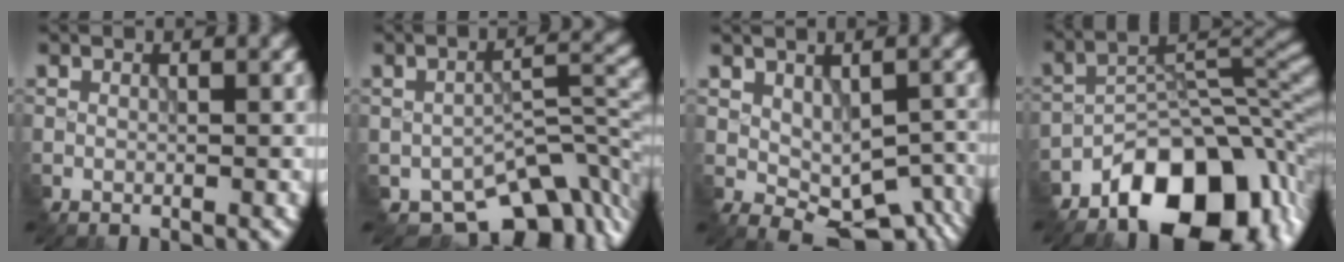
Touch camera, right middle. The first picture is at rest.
{"total": 8.7, "force": [-6.0, 4.3, 4.6], "torque": [-0.048, -0.019, -0.095]}
{"total": 5.5, "force": [-0.8, 3.3, 4.3], "torque": [-0.063, -0.018, 0.005]}
{"total": 11.5, "force": [-7.0, 6.1, 6.8], "torque": [-0.088, -0.004, -0.124]}